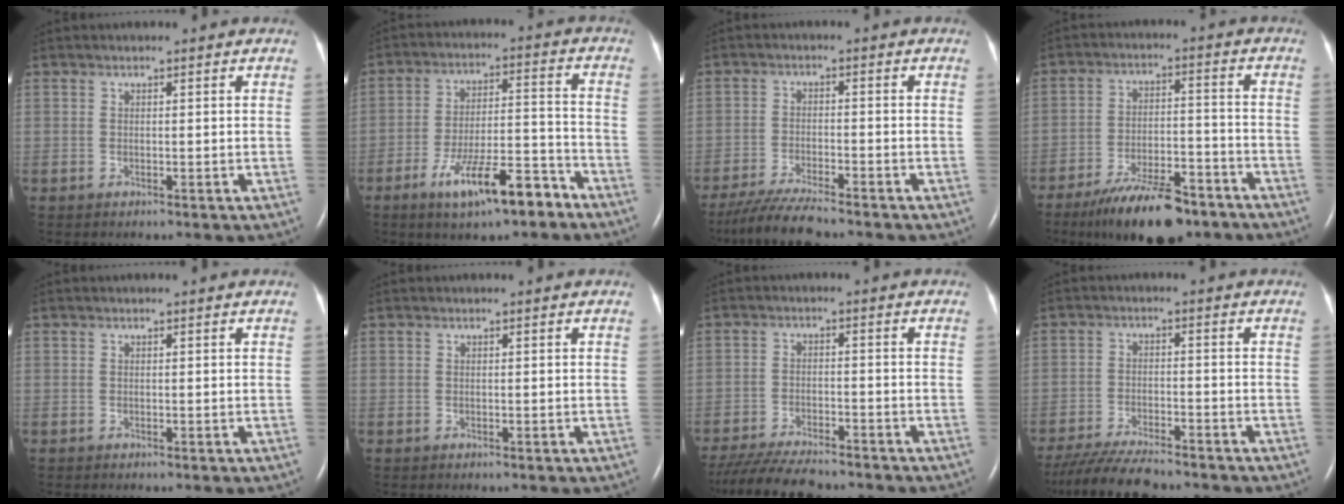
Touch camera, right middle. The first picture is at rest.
{"total": 11.8, "force": [-7.6, 2.5, 8.7], "torque": [-0.148, 0.004, -0.122]}
{"total": 7.6, "force": [-6.6, 0.2, 3.8], "torque": [-0.071, -0.026, -0.116]}
{"total": 13.0, "force": [-9.6, 3.9, 7.9], "torque": [-0.131, -0.004, -0.158]}
{"total": 0.0}
{"total": 0.0}
{"total": 11.4, "force": [-10.0, 1.8, 5.0], "torque": [-0.085, -0.023, -0.159]}
{"total": 10.3, "force": [-9.0, 1.2, 4.8], "torque": [-0.082, -0.028, -0.148]}